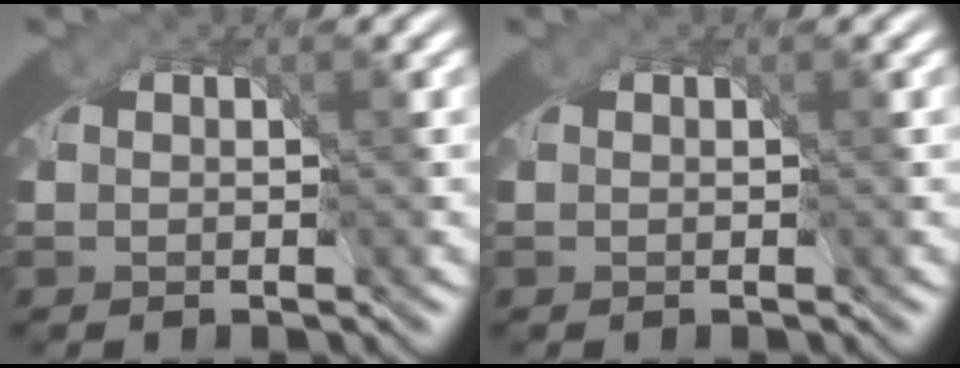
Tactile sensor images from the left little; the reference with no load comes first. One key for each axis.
{"total": 0.0}